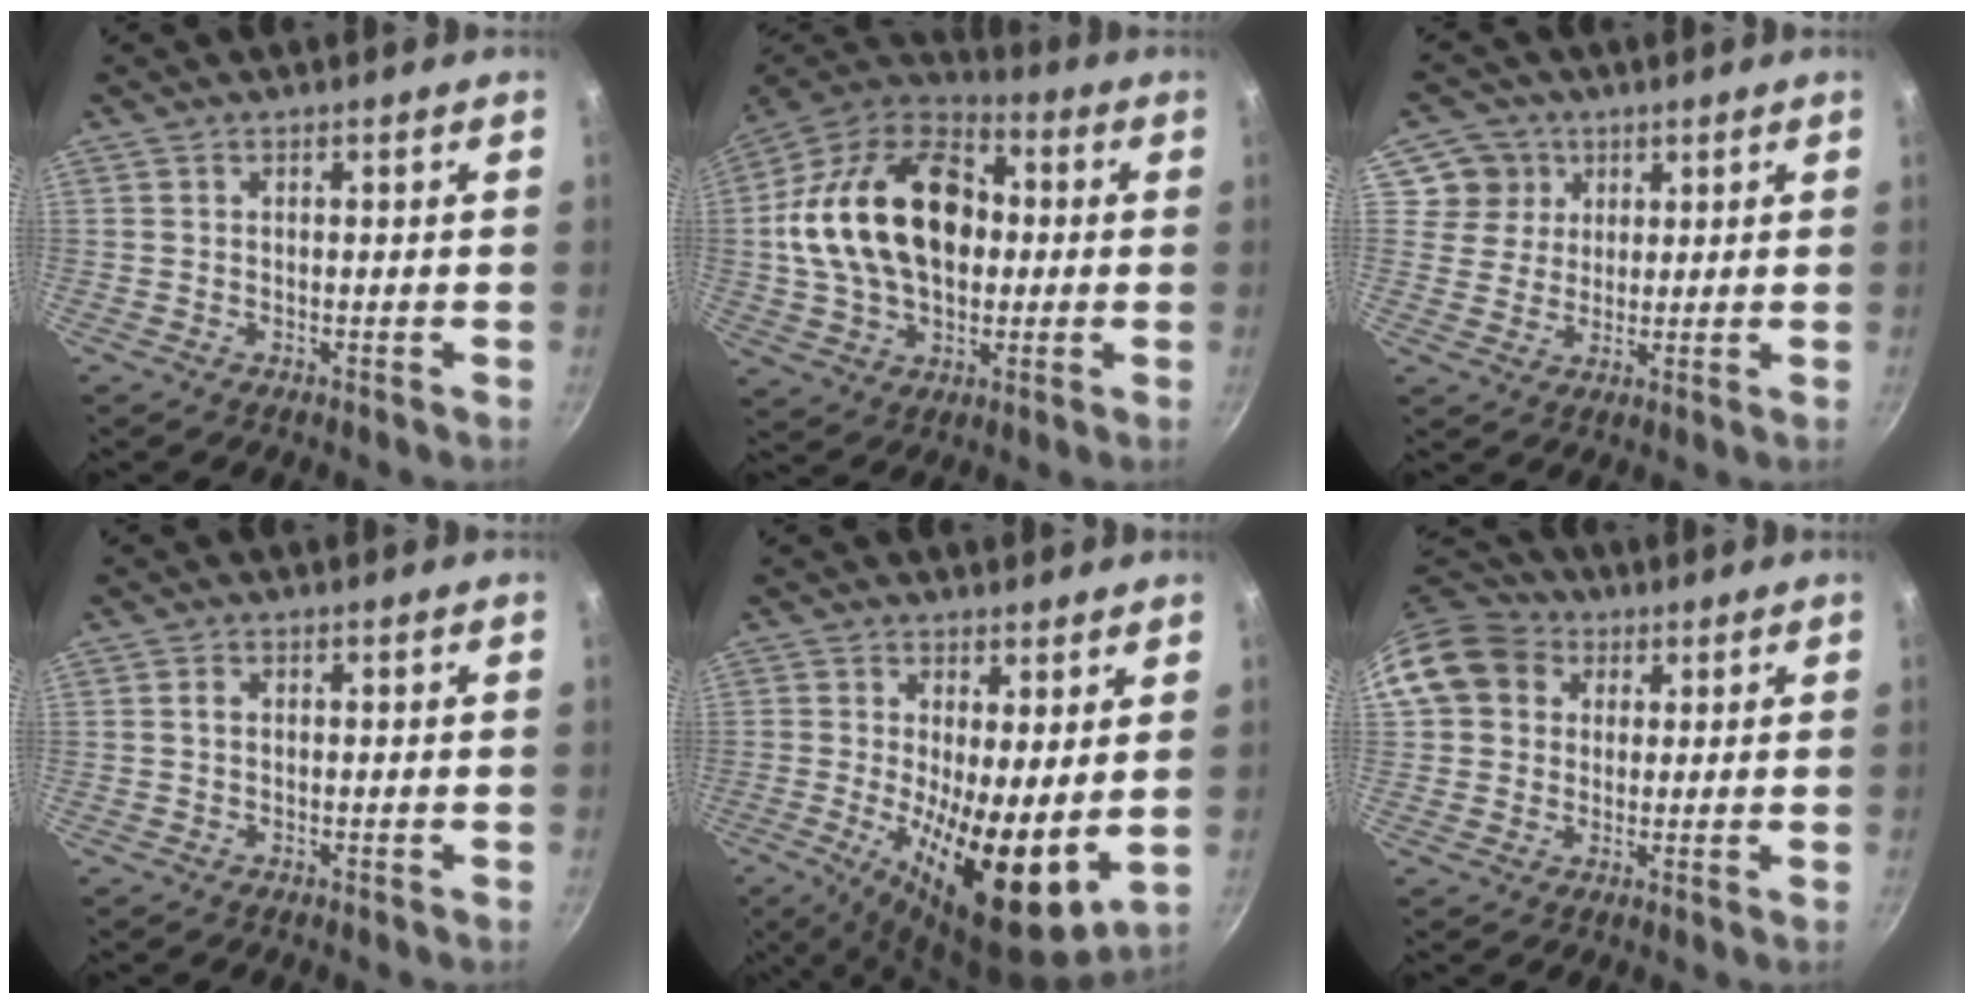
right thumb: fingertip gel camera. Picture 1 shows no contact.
{"total": 24.6, "force": [1.8, 16.6, 18.1], "torque": [-0.301, 0.036, 0.021]}
{"total": 6.9, "force": [2.9, 6.2, 0.9], "torque": [0.023, -0.002, 0.045]}
{"total": 0.9, "force": [0.0, 0.7, 0.6], "torque": [-0.011, 0.004, 0.001]}
{"total": 16.1, "force": [-0.5, 5.6, 15.0], "torque": [-0.222, -0.030, 0.000]}
{"total": 12.4, "force": [3.8, 10.5, 5.4], "torque": [-0.086, 0.024, 0.056]}